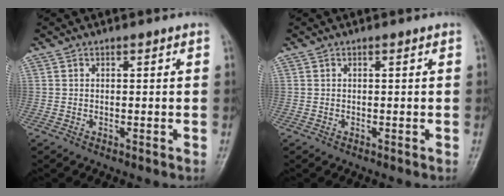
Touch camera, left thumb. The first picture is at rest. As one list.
[{"total": 0.0}]